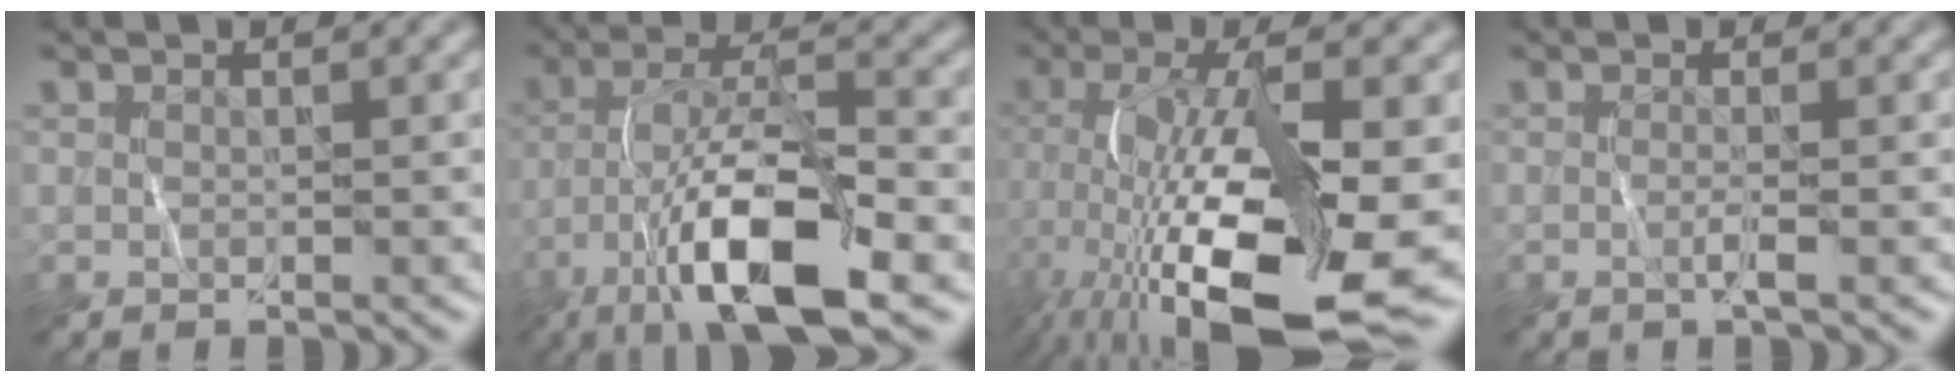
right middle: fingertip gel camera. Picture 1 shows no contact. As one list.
[{"total": 12.3, "force": [-6.0, 3.7, 10.0], "torque": [-0.182, 0.002, -0.109]}, {"total": 16.8, "force": [-4.9, 6.0, 14.9], "torque": [-0.268, -0.017, -0.082]}, {"total": 1.3, "force": [-0.3, 0.2, 1.3], "torque": [-0.023, -0.003, -0.009]}]